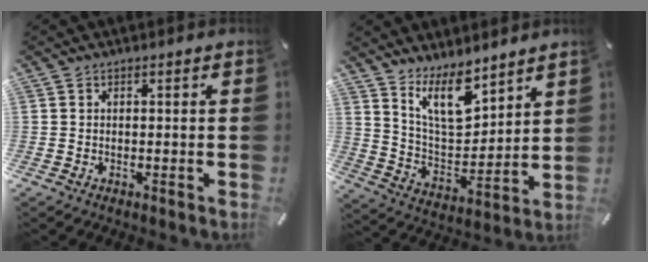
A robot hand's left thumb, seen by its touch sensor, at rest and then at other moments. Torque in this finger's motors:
{"motor_torque": [0.99, -0.42, 1.06, -1.00, 0.12]}